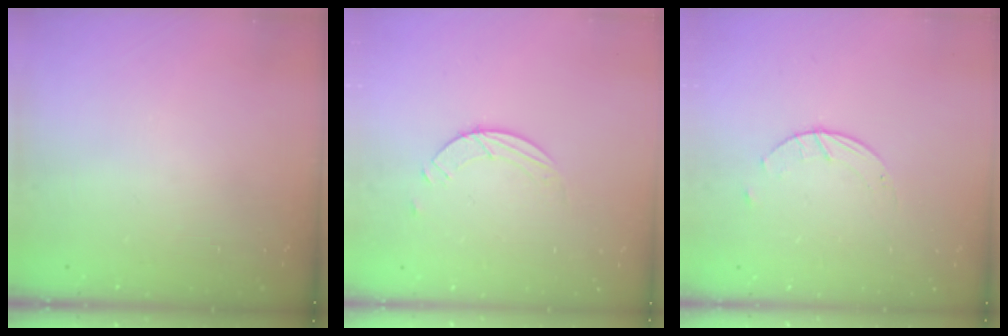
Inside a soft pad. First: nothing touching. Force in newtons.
{"total": 2.5, "press": 2.4, "slide": 0.2}
{"total": 2.0, "press": 2.0, "slide": 0.3}